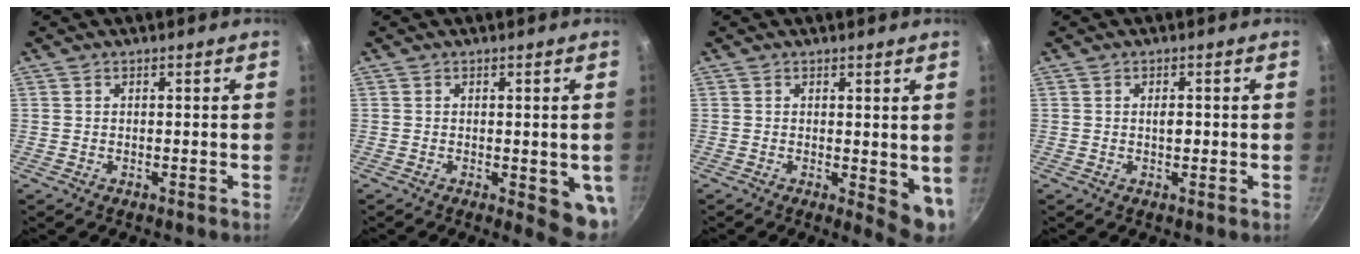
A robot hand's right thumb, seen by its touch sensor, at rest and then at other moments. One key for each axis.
{"total": 6.6, "fx": -1.2, "fy": 2.4, "fz": 6.0, "tx": -0.053, "ty": -0.006, "tz": -0.011}
{"total": 5.6, "fx": 0.6, "fy": 2.5, "fz": 5.0, "tx": -0.055, "ty": -0.009, "tz": 0.011}
{"total": 1.9, "fx": 0.0, "fy": 1.0, "fz": 1.6, "tx": -0.019, "ty": 0.002, "tz": -0.002}